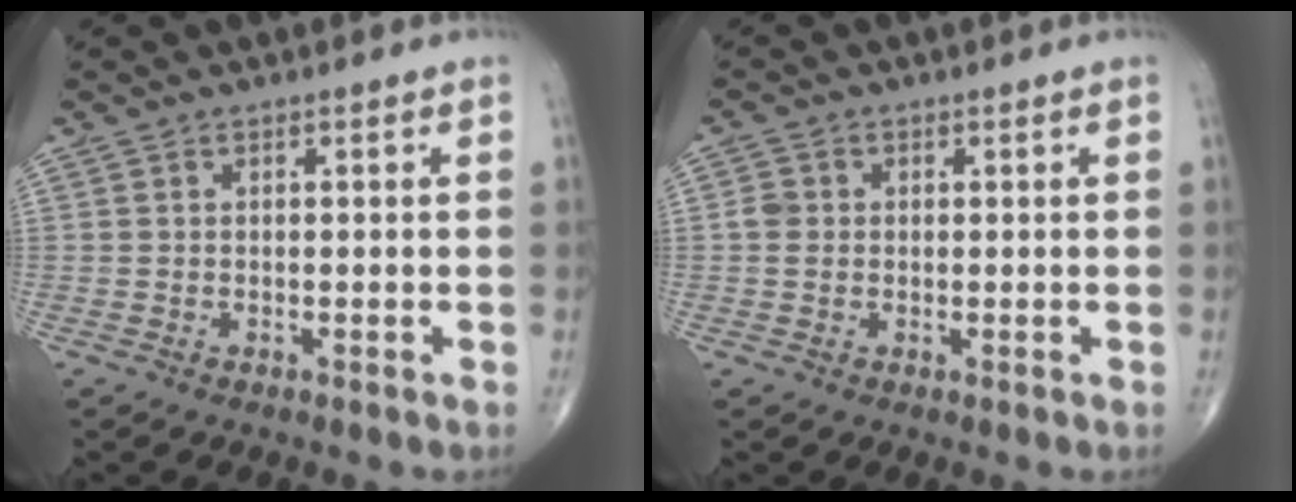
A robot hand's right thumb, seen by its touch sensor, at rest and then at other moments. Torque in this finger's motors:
{"motor_torque": [-0.03, -0.02, 0.30, 0.11, 0.01]}